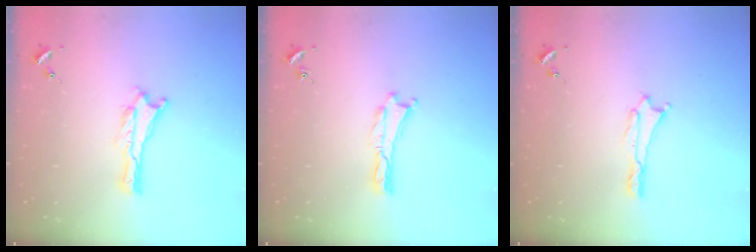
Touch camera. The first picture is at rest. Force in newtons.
{"total": 0.0}
{"total": 0.0}